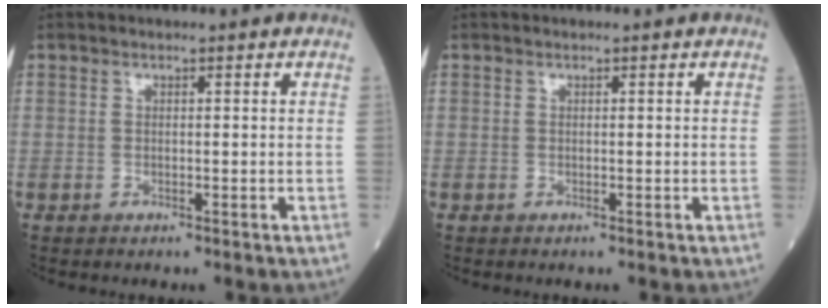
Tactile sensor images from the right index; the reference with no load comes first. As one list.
[{"total": 0.0}]